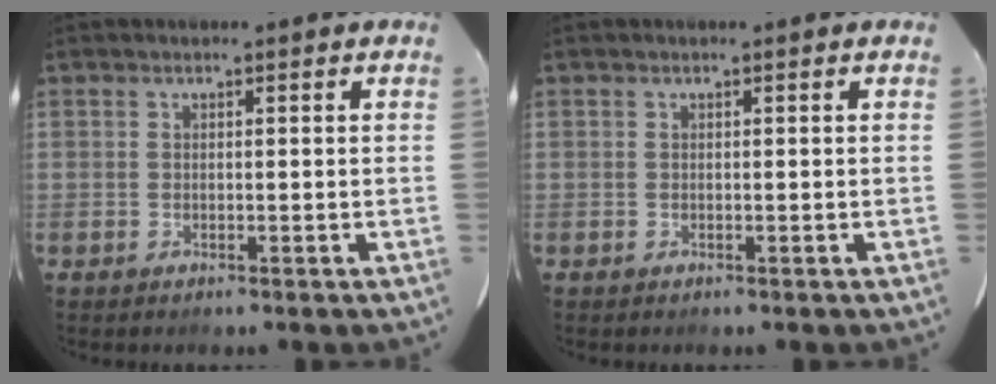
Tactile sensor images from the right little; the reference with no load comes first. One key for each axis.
{"total": 0.0}